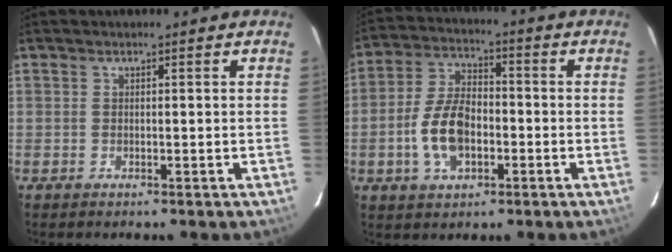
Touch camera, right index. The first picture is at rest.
{"total": 10.8, "force": [-3.0, 6.2, 8.4], "torque": [-0.174, 0.012, -0.050]}